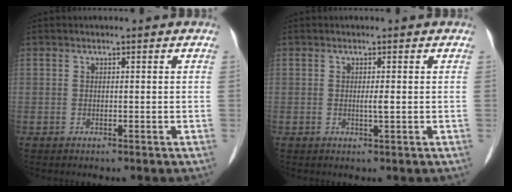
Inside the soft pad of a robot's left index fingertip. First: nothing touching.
{"total": 1.1, "force": [-0.1, 0.0, 1.1], "torque": [-0.022, -0.001, -0.003]}